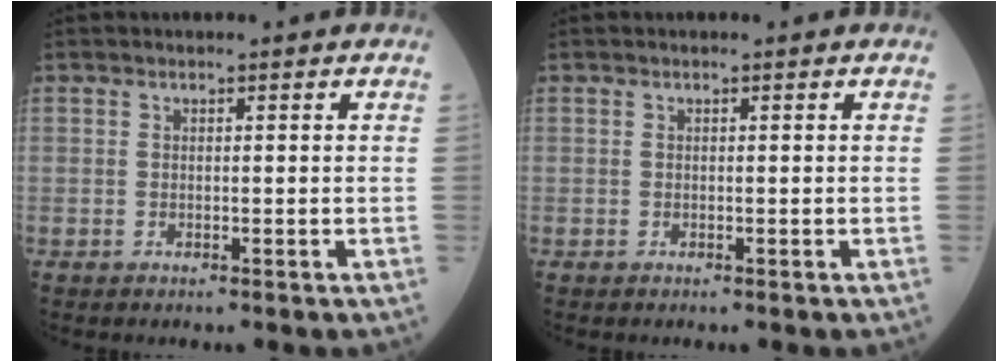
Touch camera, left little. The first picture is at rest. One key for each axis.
{"total": 0.0}